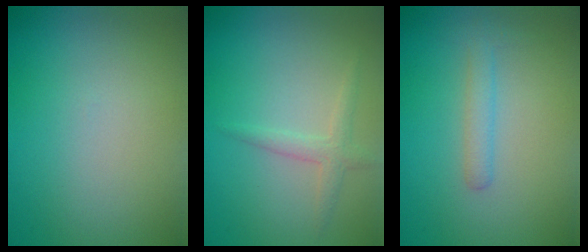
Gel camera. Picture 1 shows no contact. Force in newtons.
{"total": 1.8, "press": 1.8, "slide": 0.0}
{"total": 1.7, "press": 1.7, "slide": 0.1}